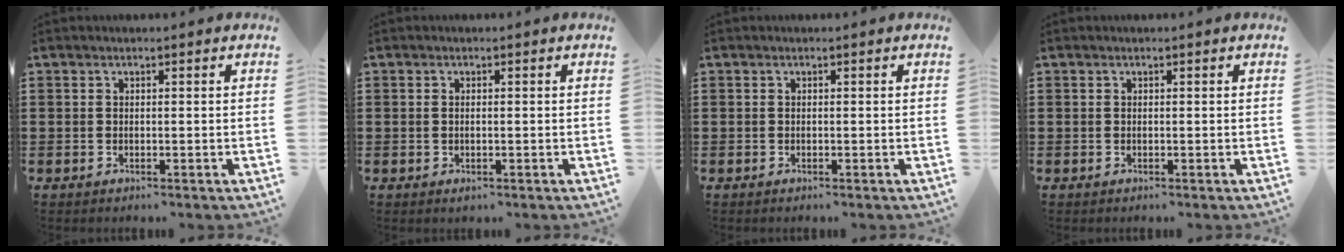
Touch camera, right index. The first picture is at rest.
{"total": 0.6, "force": [-0.1, 0.2, 0.6], "torque": [-0.013, -0.004, -0.001]}
{"total": 0.0}
{"total": 0.0}